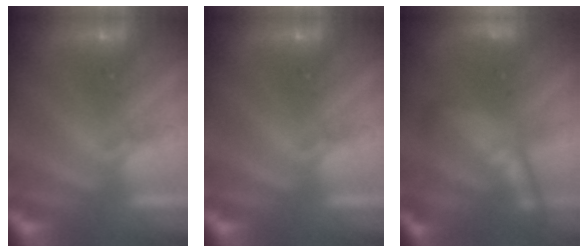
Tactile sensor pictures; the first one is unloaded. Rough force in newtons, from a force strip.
{"total": 0.0}
{"total": 5.8}